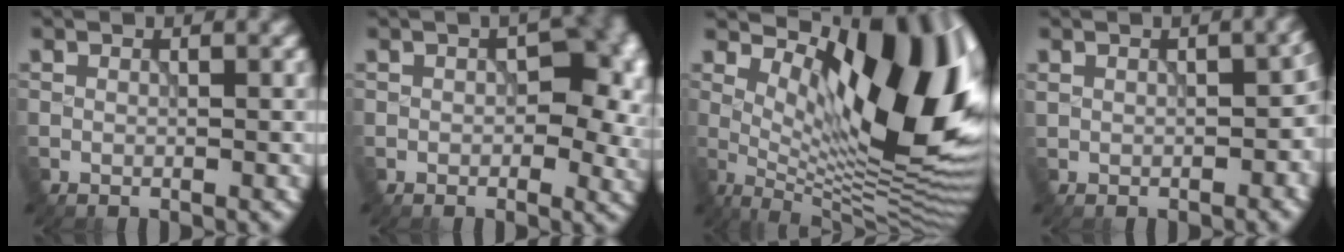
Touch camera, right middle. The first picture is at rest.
{"total": 8.6, "force": [0.6, 5.3, 6.8], "torque": [-0.049, 0.003, 0.009]}
{"total": 14.3, "force": [4.1, 5.5, 12.5], "torque": [-0.178, -0.003, 0.067]}
{"total": 5.3, "force": [-0.1, 3.1, 4.3], "torque": [-0.057, -0.004, 0.005]}